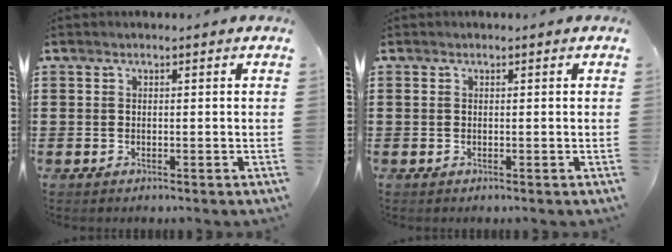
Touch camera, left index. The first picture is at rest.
{"total": 0.0}